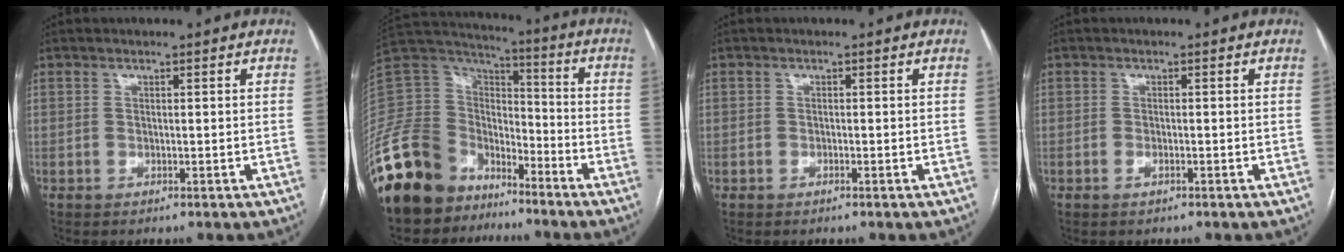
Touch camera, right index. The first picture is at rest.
{"total": 20.3, "force": [-14.1, 12.5, 7.5], "torque": [-0.175, 0.058, -0.251]}
{"total": 0.6, "force": [-0.4, 0.4, 0.1], "torque": [-0.003, 0.003, -0.008]}
{"total": 0.8, "force": [-0.5, 0.3, 0.6], "torque": [-0.013, 0.000, -0.006]}